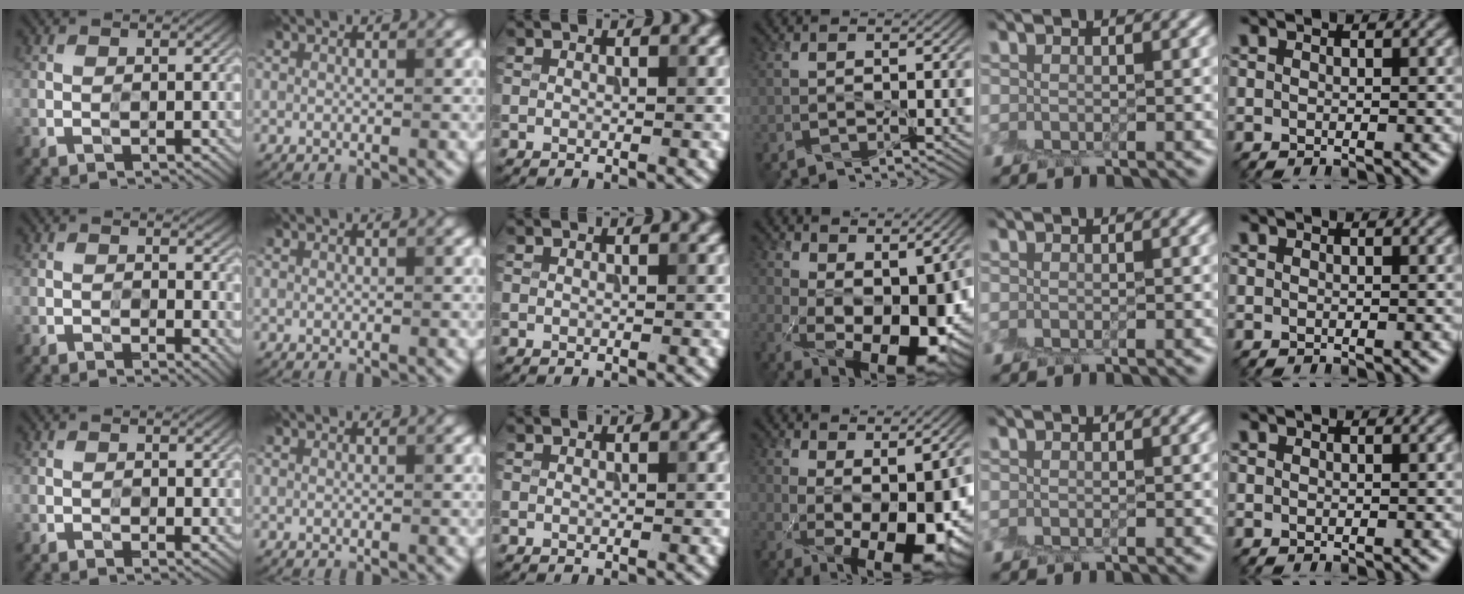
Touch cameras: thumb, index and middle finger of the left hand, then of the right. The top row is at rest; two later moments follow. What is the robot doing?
{"motion": "peel", "object": "cling film"}